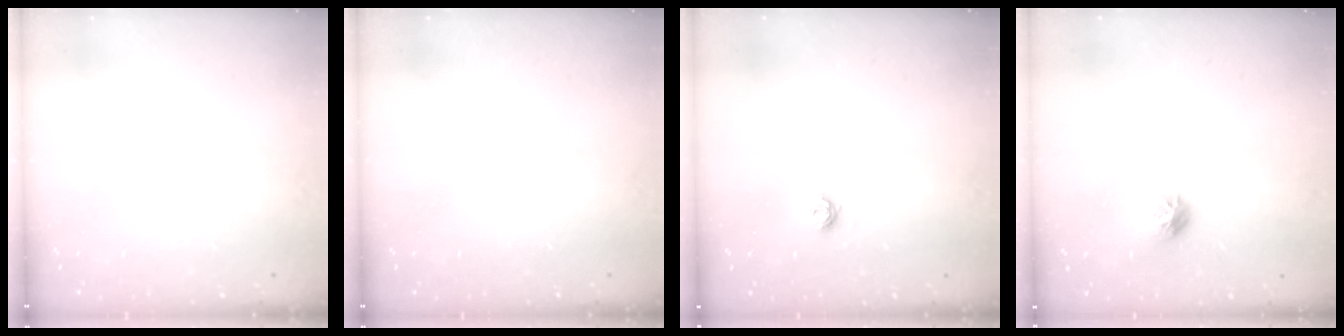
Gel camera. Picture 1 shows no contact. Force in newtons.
{"total": 0.0}
{"total": 5.8, "press": 5.8, "slide": 0.3}
{"total": 7.7, "press": 7.7, "slide": 0.2}